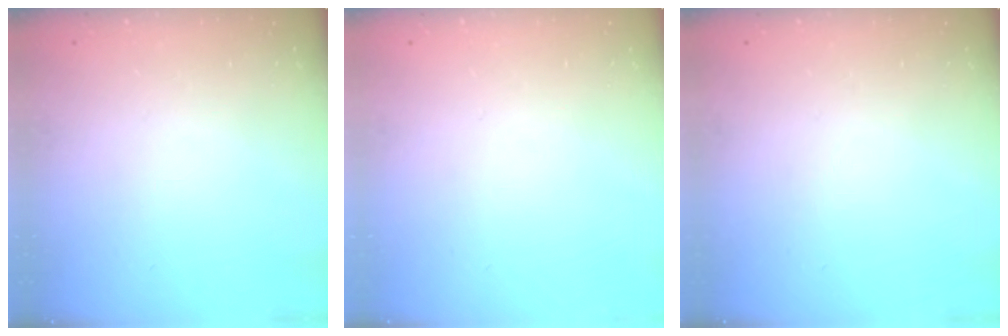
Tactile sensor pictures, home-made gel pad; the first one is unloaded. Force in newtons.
{"total": 0.0}
{"total": 0.0}